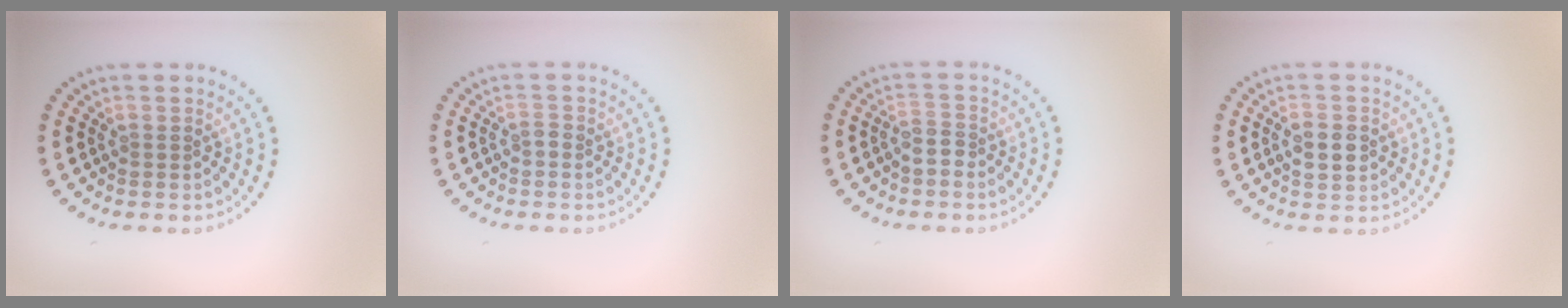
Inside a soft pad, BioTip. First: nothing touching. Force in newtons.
{"total": 0.5, "press": 0.4, "slide": 0.3}
{"total": 1.5, "press": 1.2, "slide": 1.0}
{"total": 2.5, "press": 2.5, "slide": 0.1}